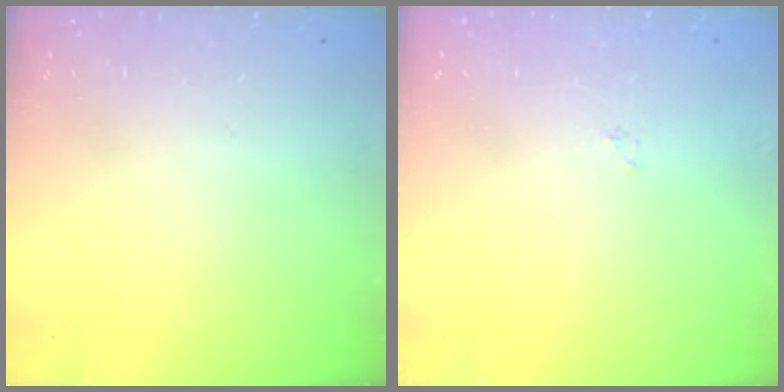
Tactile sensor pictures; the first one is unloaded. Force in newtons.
{"total": 0.8, "press": 0.8, "slide": 0.2}